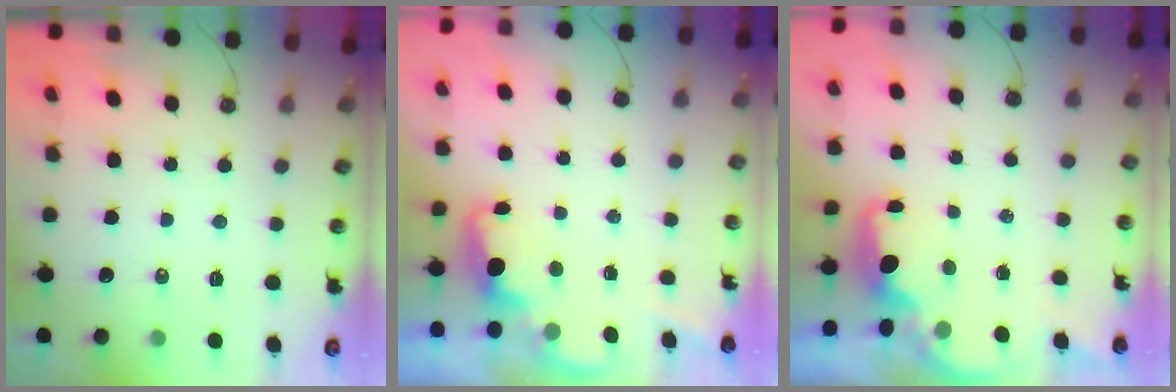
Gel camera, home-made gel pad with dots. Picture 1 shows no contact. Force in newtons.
{"total": 2.1, "press": 2.1, "slide": 0.5}
{"total": 1.6, "press": 1.4, "slide": 0.7}